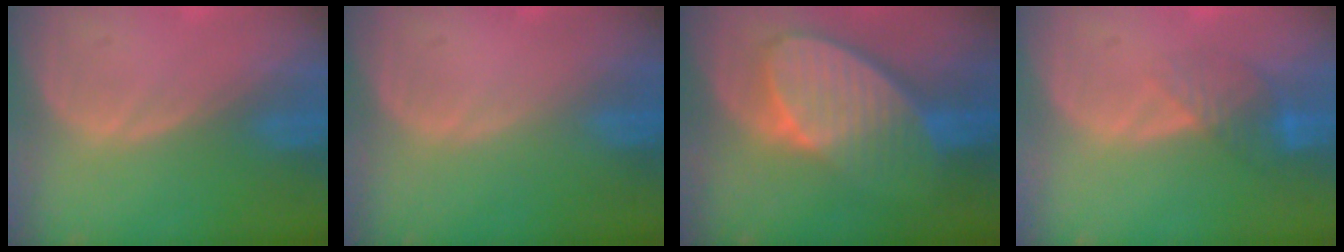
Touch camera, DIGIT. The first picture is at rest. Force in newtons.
{"total": 0.0}
{"total": 9.7, "press": 8.6, "slide": 4.6}
{"total": 4.2, "press": 3.8, "slide": 1.7}